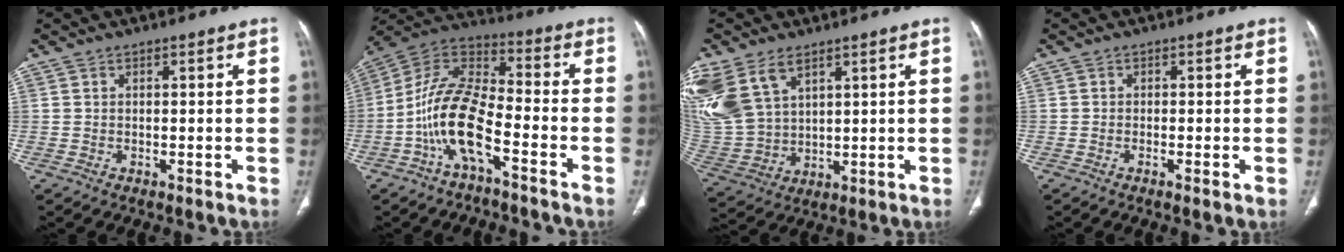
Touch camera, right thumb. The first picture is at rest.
{"total": 13.2, "force": [-5.9, 4.9, 10.7], "torque": [-0.214, 0.065, -0.121]}
{"total": 17.1, "force": [8.5, 10.8, 10.2], "torque": [-0.244, -0.012, 0.188]}
{"total": 1.2, "force": [-0.5, 0.1, 1.1], "torque": [-0.029, -0.003, -0.013]}